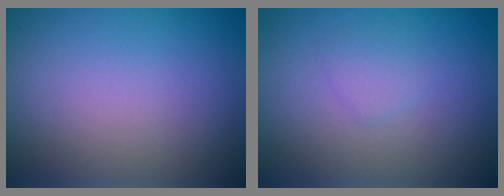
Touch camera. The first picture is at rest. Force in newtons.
{"total": 1.1, "press": 1.1, "slide": 0.0}